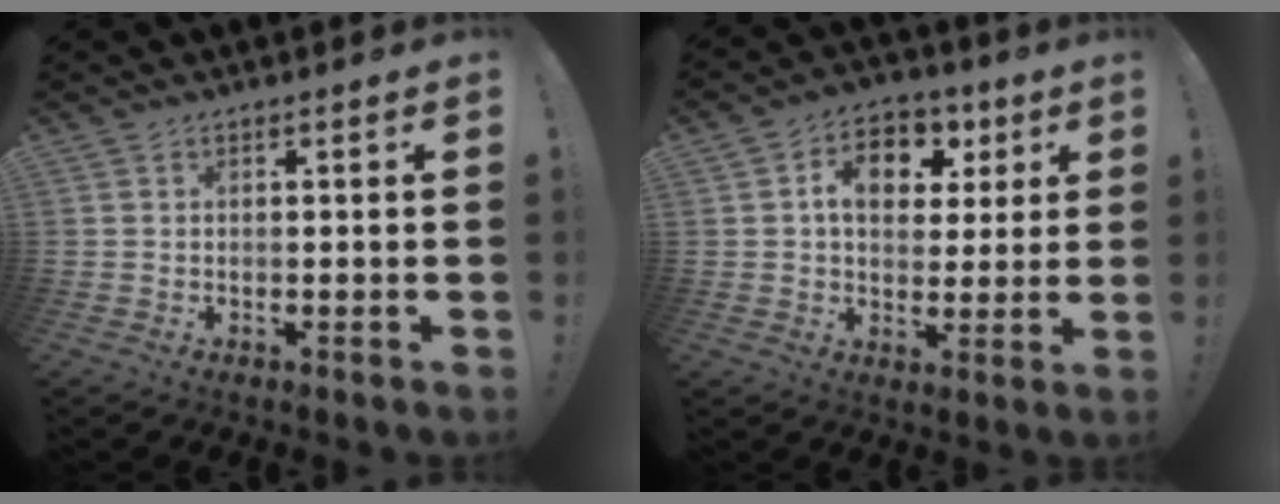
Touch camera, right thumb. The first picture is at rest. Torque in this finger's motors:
{"motor_torque": [1.07, 1.74, 0.43, -0.25, 0.01]}